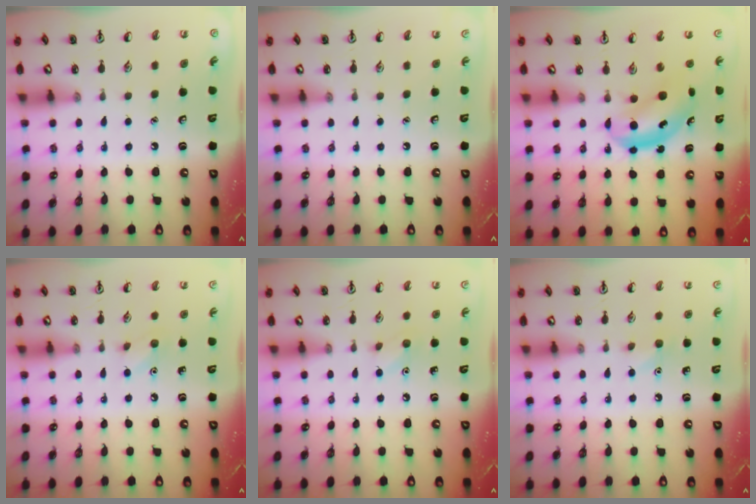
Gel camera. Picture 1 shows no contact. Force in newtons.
{"total": 0.0}
{"total": 5.1, "press": 5.0, "slide": 0.7}
{"total": 5.8, "press": 5.6, "slide": 1.7}
{"total": 5.8, "press": 5.6, "slide": 1.7}
{"total": 5.4, "press": 5.2, "slide": 1.7}